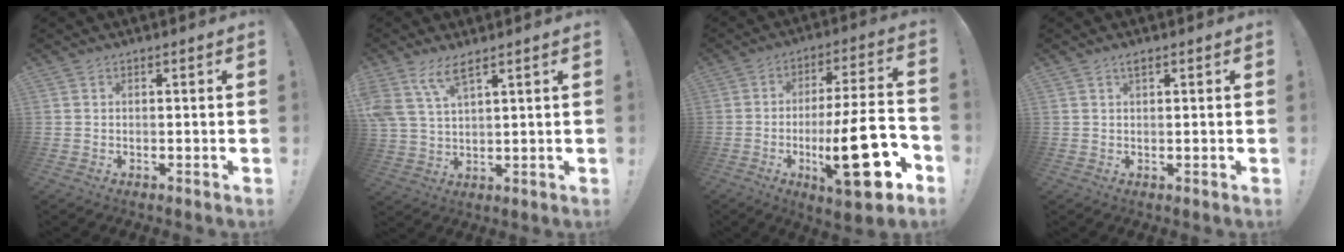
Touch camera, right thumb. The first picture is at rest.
{"total": 7.8, "force": [5.3, 2.6, 5.1], "torque": [-0.100, -0.016, 0.103]}
{"total": 23.9, "force": [-6.8, 6.4, 22.0], "torque": [-0.334, 0.023, -0.103]}
{"total": 1.4, "force": [0.9, 0.3, 1.0], "torque": [-0.012, -0.002, 0.015]}